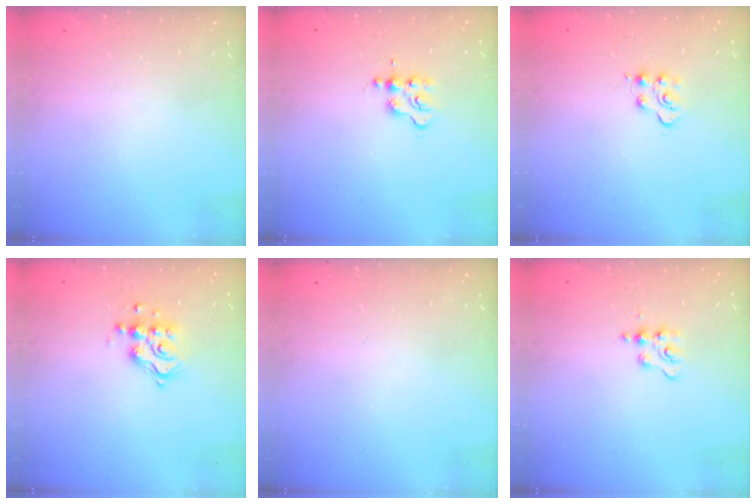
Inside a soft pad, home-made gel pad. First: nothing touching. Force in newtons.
{"total": 3.0, "press": 3.0, "slide": 0.4}
{"total": 4.5, "press": 4.5, "slide": 0.6}
{"total": 9.8, "press": 9.8, "slide": 0.7}
{"total": 0.0}
{"total": 5.2, "press": 5.1, "slide": 0.5}